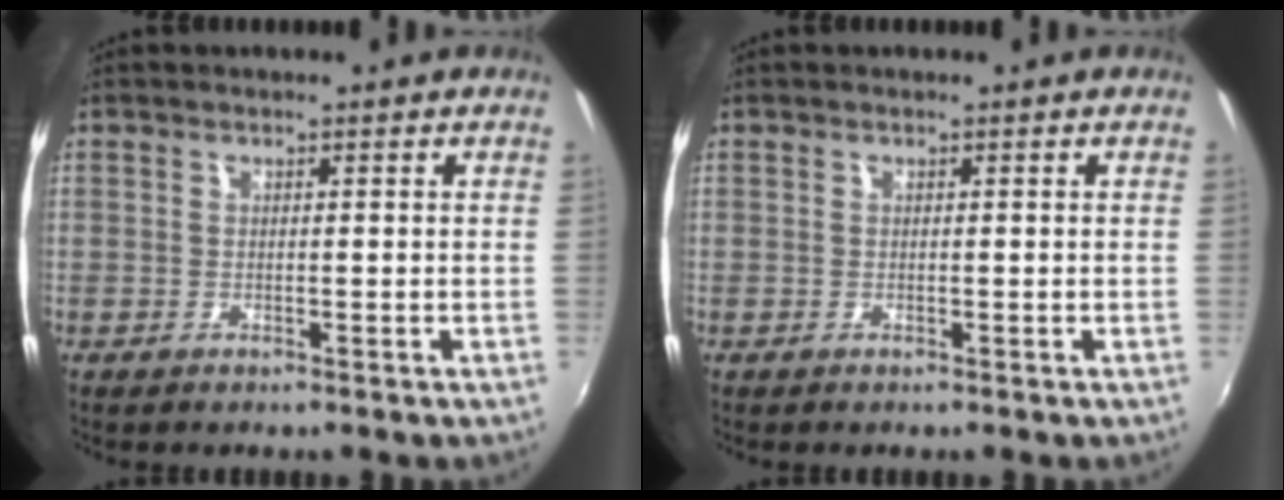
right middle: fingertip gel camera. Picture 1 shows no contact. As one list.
[{"total": 0.0}]